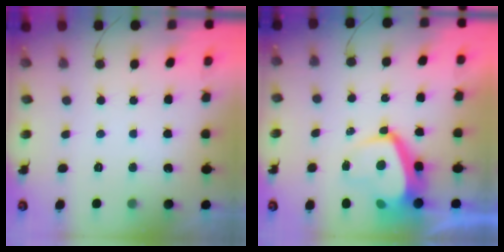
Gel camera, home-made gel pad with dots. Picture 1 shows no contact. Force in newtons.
{"total": 8.1, "press": 8.0, "slide": 1.0}